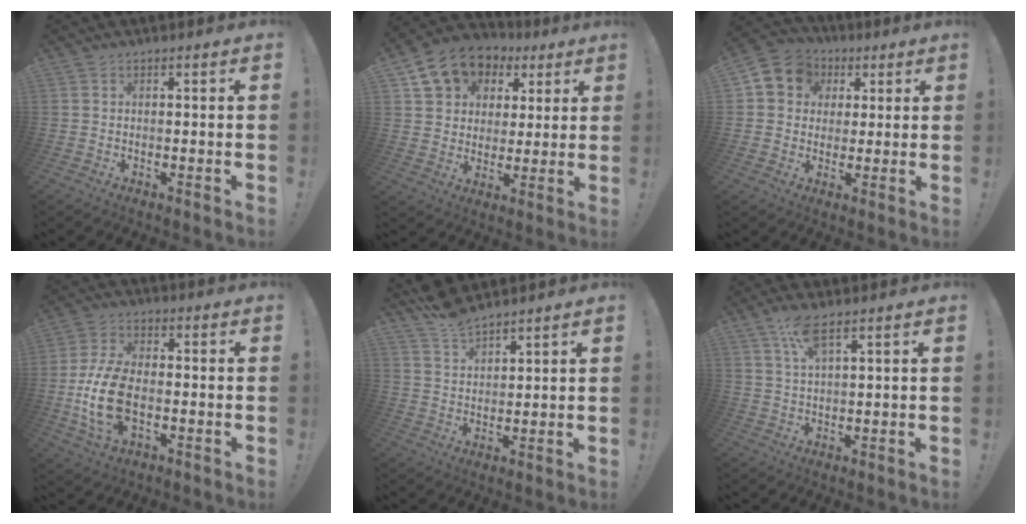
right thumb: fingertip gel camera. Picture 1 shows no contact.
{"total": 12.2, "force": [6.4, 9.4, 4.3], "torque": [-0.070, -0.038, 0.127]}
{"total": 9.0, "force": [2.4, 8.1, 3.0], "torque": [-0.044, 0.000, 0.052]}
{"total": 14.8, "force": [-3.1, 8.5, 11.8], "torque": [-0.234, -0.005, -0.053]}
{"total": 6.6, "force": [6.1, 1.6, 2.2], "torque": [-0.049, -0.037, 0.114]}
{"total": 6.1, "force": [3.6, 1.1, 4.8], "torque": [-0.096, -0.008, 0.062]}